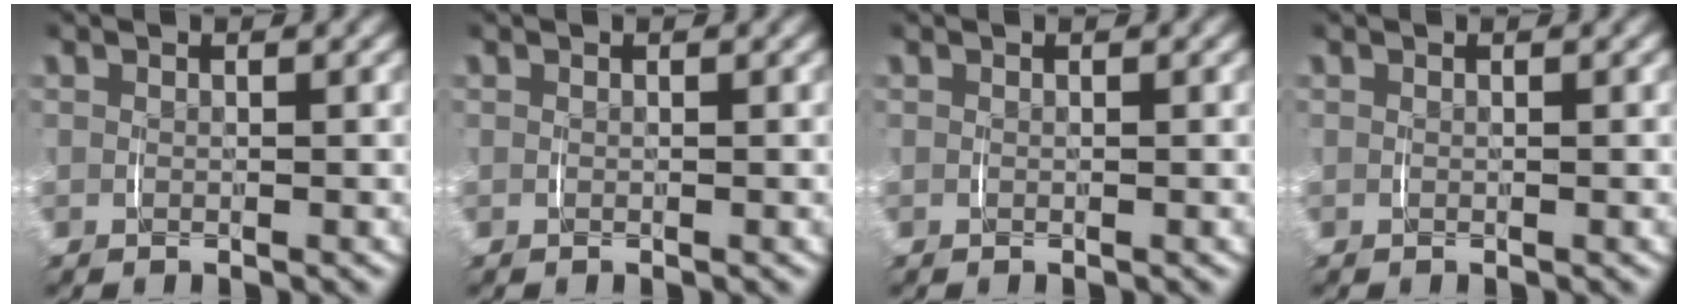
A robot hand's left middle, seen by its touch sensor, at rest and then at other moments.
{"total": 0.0}
{"total": 0.0}
{"total": 0.0}